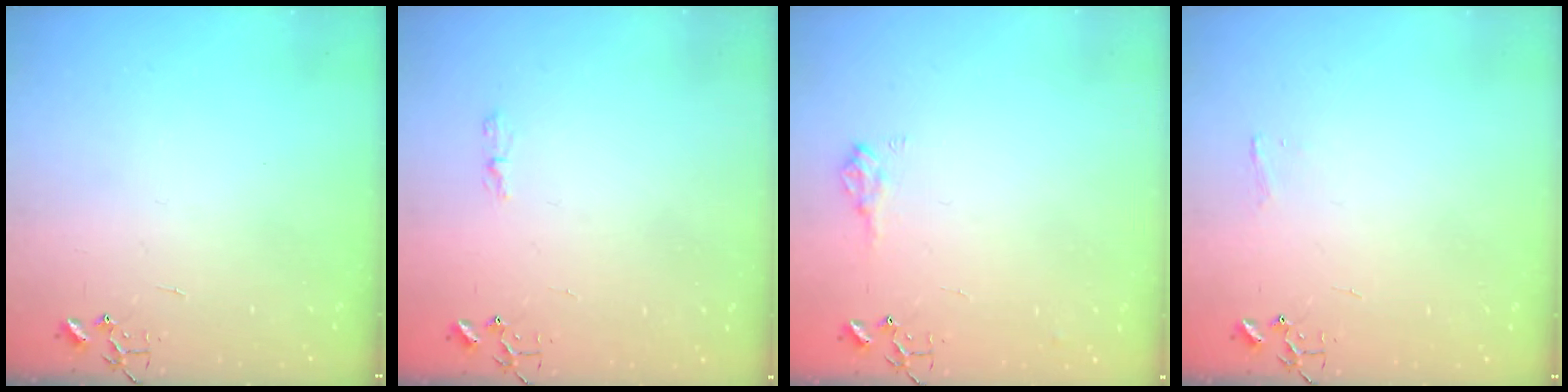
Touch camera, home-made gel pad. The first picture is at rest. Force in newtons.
{"total": 3.9, "press": 3.9, "slide": 0.5}
{"total": 8.8, "press": 8.7, "slide": 1.0}
{"total": 3.4, "press": 3.4, "slide": 0.4}